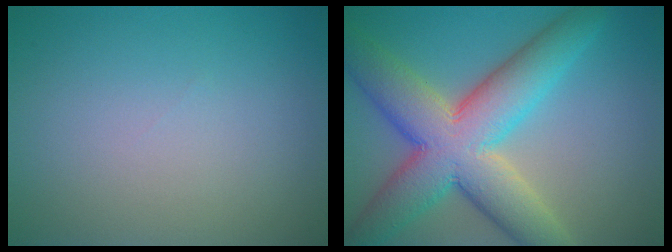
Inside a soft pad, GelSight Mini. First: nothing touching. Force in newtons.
{"total": 10.9, "press": 10.9, "slide": 0.2}